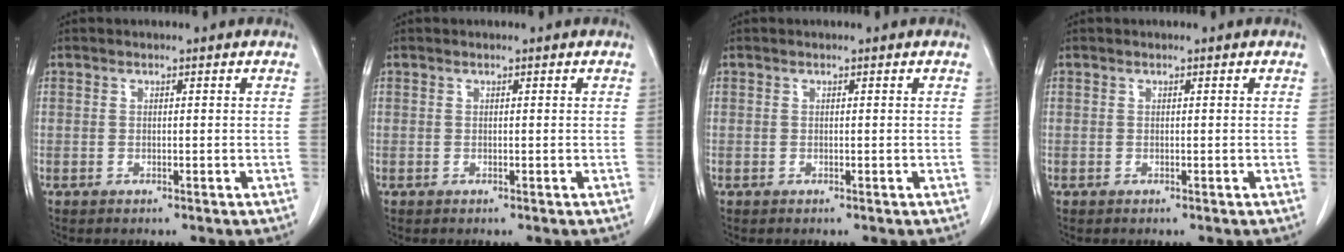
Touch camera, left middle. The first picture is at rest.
{"total": 0.0}
{"total": 0.0}
{"total": 0.0}